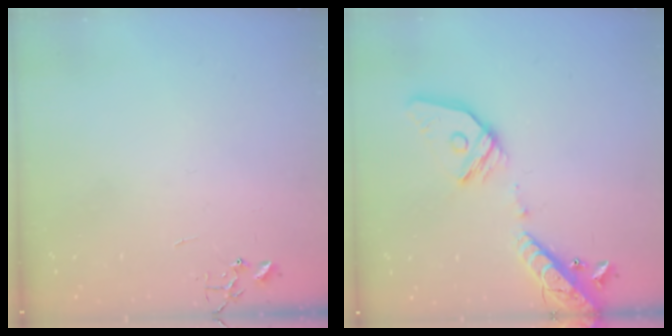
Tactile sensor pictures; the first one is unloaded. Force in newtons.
{"total": 18.3, "press": 17.9, "slide": 3.6}